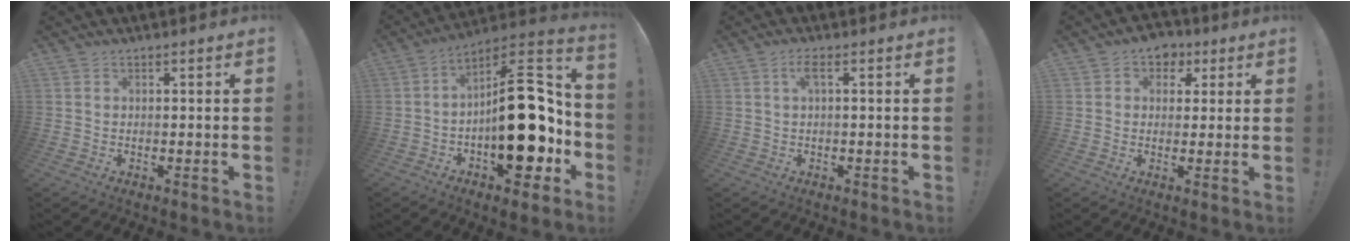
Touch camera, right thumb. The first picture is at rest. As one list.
[{"total": 25.0, "force": [-4.2, 11.9, 21.6], "torque": [-0.286, 0.043, -0.053]}, {"total": 2.9, "force": [0.4, 0.4, 2.9], "torque": [-0.059, 0.006, 0.005]}, {"total": 5.6, "force": [2.0, 4.9, 1.7], "torque": [-0.008, -0.008, 0.038]}]